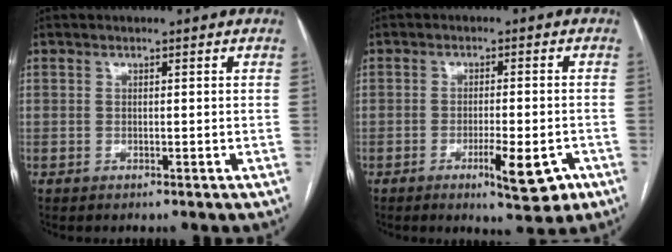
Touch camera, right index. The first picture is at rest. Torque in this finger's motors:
{"motor_torque": [-0.16, -0.02, -0.08, -0.04]}